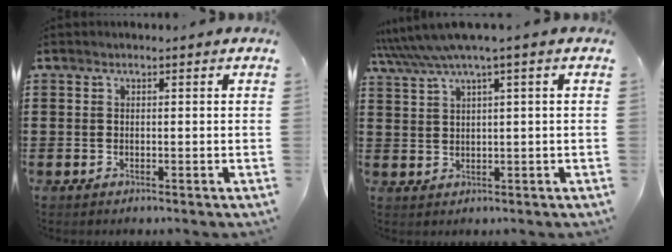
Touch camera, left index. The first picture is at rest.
{"total": 3.8, "force": [2.1, -0.1, 3.2], "torque": [-0.074, -0.011, 0.031]}